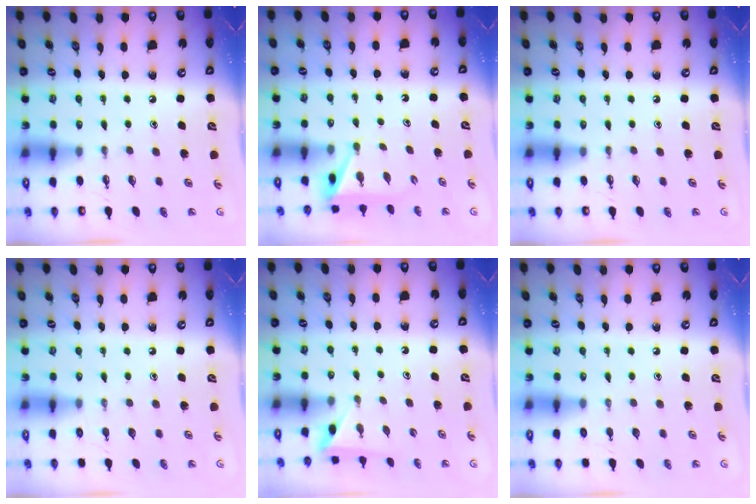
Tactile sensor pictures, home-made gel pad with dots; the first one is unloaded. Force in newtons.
{"total": 5.1, "press": 5.1, "slide": 0.3}
{"total": 0.0}
{"total": 0.0}
{"total": 2.2, "press": 2.2, "slide": 0.2}
{"total": 0.0}